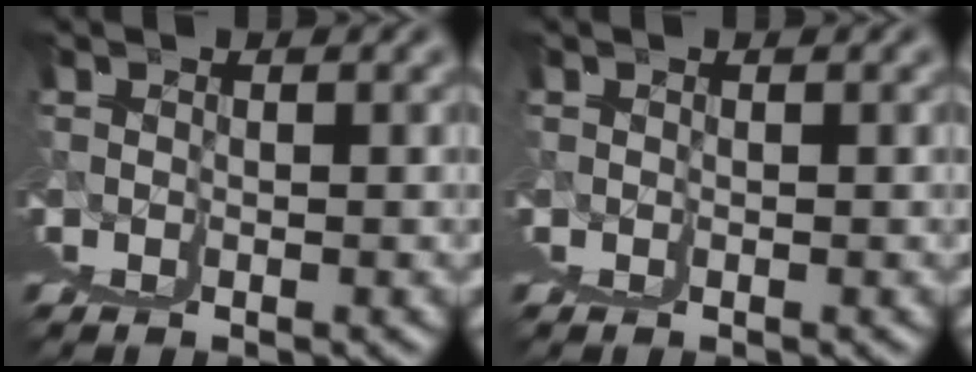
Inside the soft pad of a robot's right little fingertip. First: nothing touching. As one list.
[{"total": 0.6, "force": [0.3, -0.4, -0.4], "torque": [0.008, 0.001, 0.004]}]